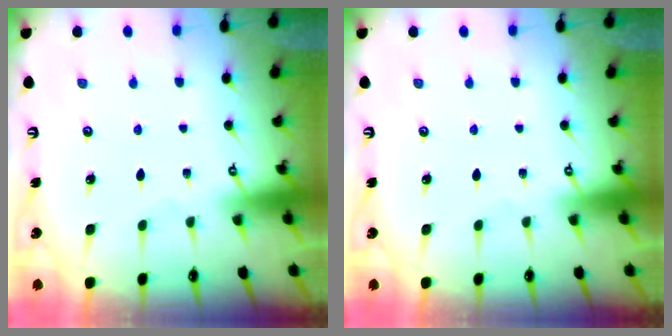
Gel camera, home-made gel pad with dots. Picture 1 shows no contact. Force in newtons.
{"total": 0.0}